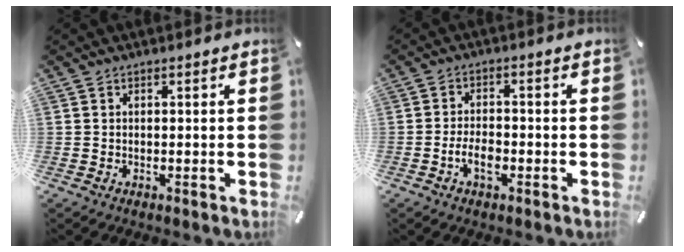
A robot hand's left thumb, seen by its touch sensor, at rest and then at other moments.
{"total": 4.9, "force": [-2.0, 2.6, 3.6], "torque": [-0.073, 0.009, -0.038]}